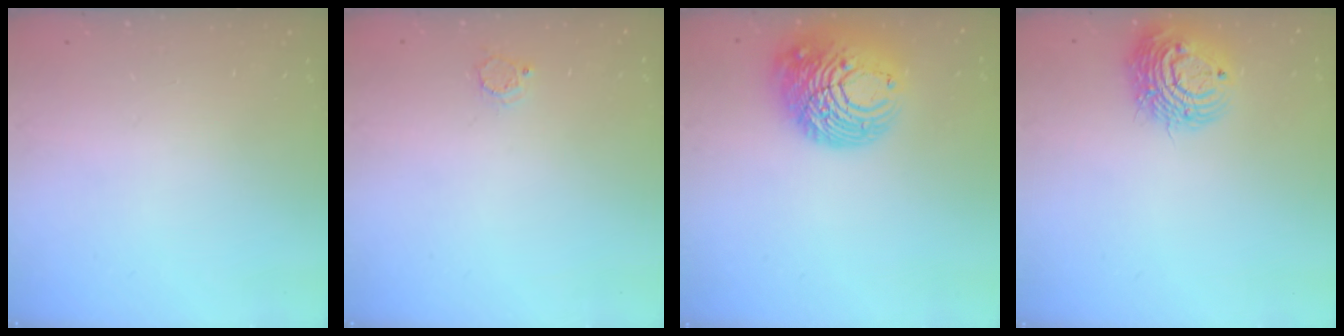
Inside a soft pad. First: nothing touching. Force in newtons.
{"total": 3.6, "press": 3.6, "slide": 0.1}
{"total": 15.5, "press": 15.4, "slide": 1.5}
{"total": 12.8, "press": 12.7, "slide": 1.6}